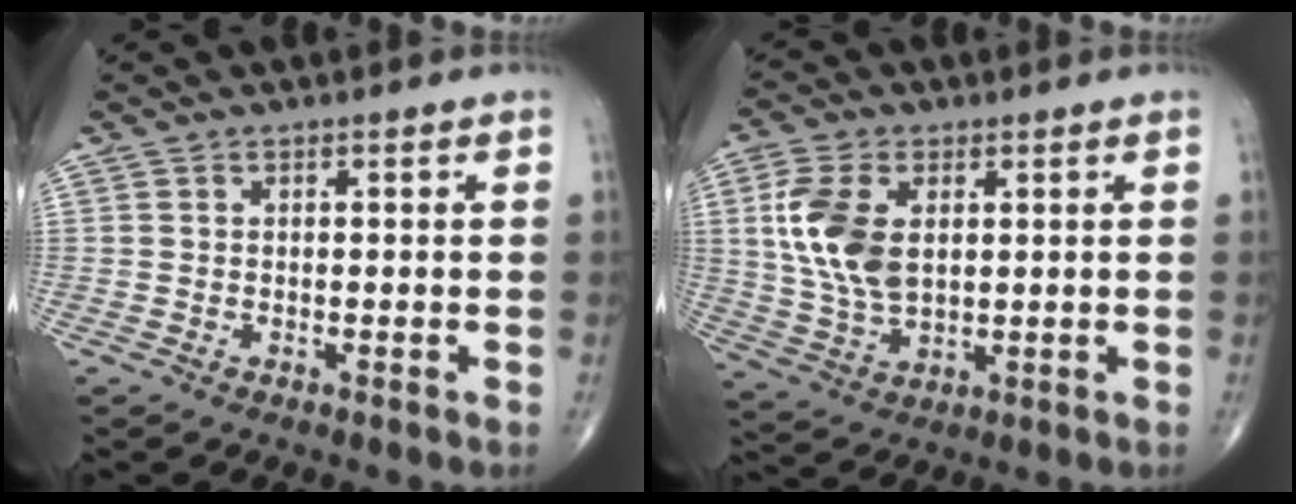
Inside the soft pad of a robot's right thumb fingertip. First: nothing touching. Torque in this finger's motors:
{"motor_torque": [0.82, 0.92, 1.30, 0.47, 0.45]}